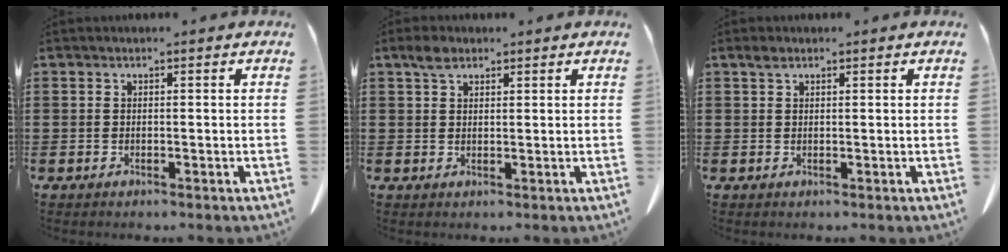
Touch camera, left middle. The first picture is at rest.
{"total": 2.6, "force": [1.7, 1.3, 1.4], "torque": [-0.032, 0.005, 0.032]}
{"total": 1.1, "force": [0.6, 0.6, 0.6], "torque": [-0.016, 0.002, 0.012]}